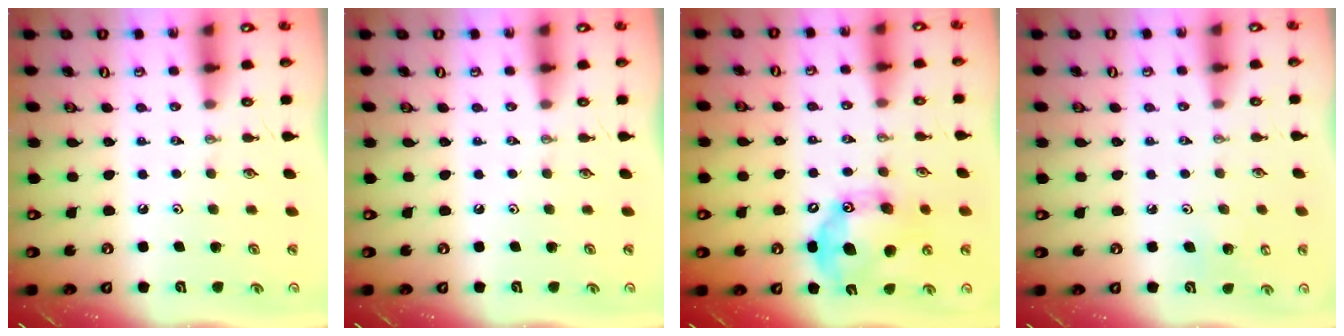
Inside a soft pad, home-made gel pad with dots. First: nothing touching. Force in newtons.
{"total": 0.0}
{"total": 17.5, "press": 17.5, "slide": 0.4}
{"total": 5.0, "press": 4.9, "slide": 1.2}